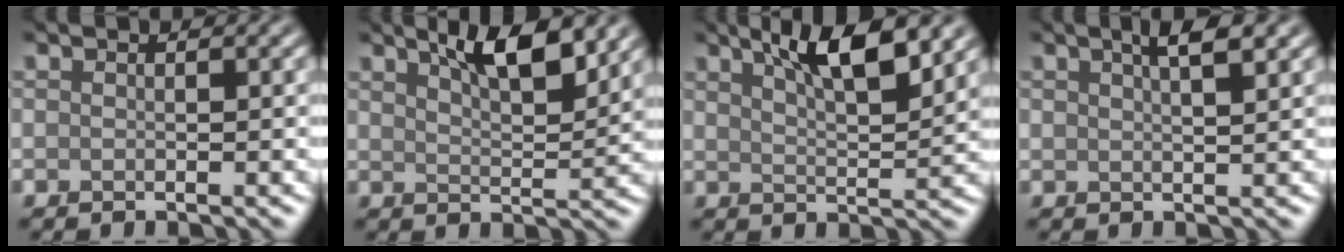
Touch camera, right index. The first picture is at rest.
{"total": 5.7, "force": [3.8, 1.6, 3.9], "torque": [-0.055, 0.005, 0.060]}
{"total": 6.5, "force": [3.9, 1.8, 4.8], "torque": [-0.071, 0.007, 0.062]}
{"total": 2.8, "force": [1.7, 0.7, 2.1], "torque": [-0.026, 0.007, 0.024]}